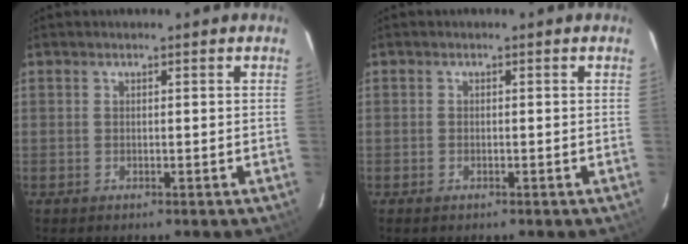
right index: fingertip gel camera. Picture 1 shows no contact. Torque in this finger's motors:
{"motor_torque": [0.11, -0.11, -0.23, -0.07]}